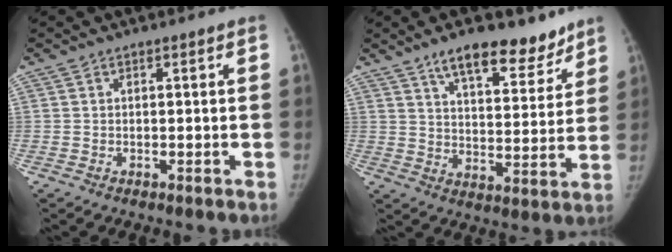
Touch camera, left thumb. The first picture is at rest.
{"total": 14.0, "force": [10.3, 5.7, 7.7], "torque": [-0.069, -0.062, 0.161]}